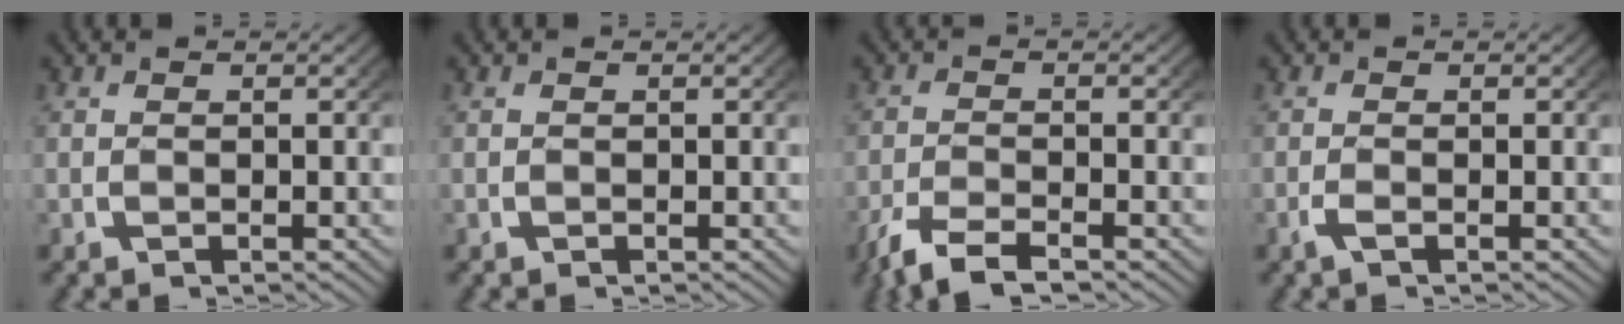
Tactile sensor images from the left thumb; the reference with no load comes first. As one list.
[{"total": 0.0}, {"total": 4.4, "force": [-3.3, 1.8, 2.3], "torque": [-0.057, -0.012, -0.055]}, {"total": 1.1, "force": [-0.7, 0.2, 0.9], "torque": [-0.023, -0.002, -0.015]}]